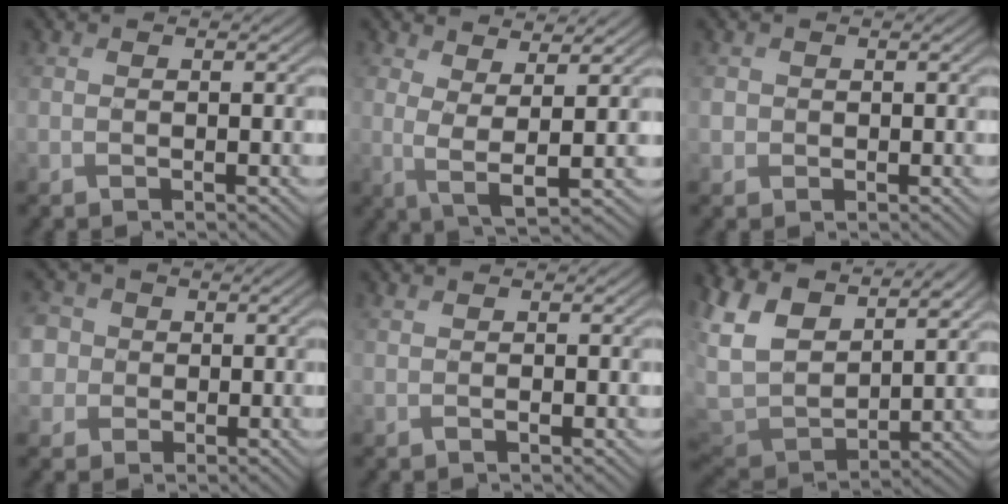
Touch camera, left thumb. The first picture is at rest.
{"total": 4.5, "force": [2.1, 0.9, 3.8], "torque": [-0.091, -0.004, 0.044]}
{"total": 1.3, "force": [0.1, 1.3, 0.3], "torque": [-0.010, -0.003, 0.000]}
{"total": 6.6, "force": [0.9, 6.1, 2.5], "torque": [-0.087, 0.022, -0.006]}
{"total": 0.7, "force": [0.2, 0.4, 0.6], "torque": [-0.013, 0.000, 0.005]}
{"total": 12.8, "force": [5.8, 7.6, 8.5], "torque": [-0.242, 0.018, 0.102]}